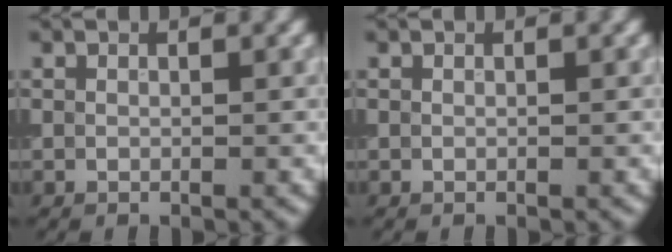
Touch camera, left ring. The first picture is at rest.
{"total": 0.0}